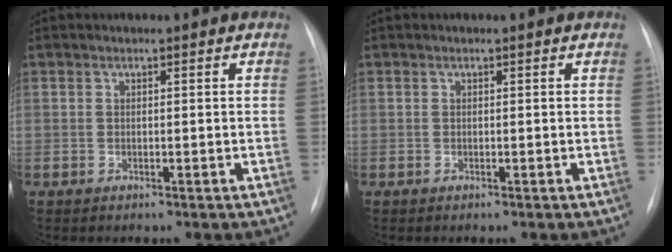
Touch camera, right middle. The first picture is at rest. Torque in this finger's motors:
{"motor_torque": [-0.53, -0.66, 0.04, 0.02]}